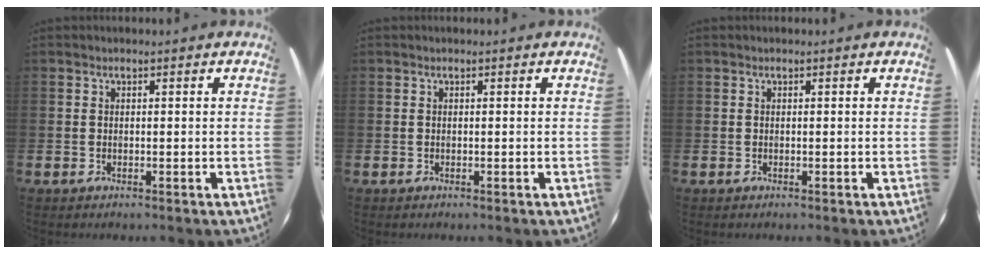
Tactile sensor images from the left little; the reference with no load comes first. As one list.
[{"total": 0.0}, {"total": 0.0}]